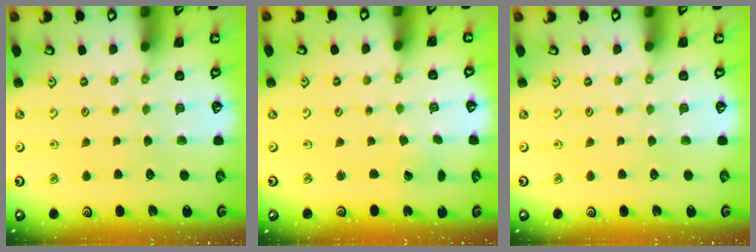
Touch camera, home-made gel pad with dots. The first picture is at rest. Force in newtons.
{"total": 1.2, "press": 1.2, "slide": 0.0}
{"total": 0.0}